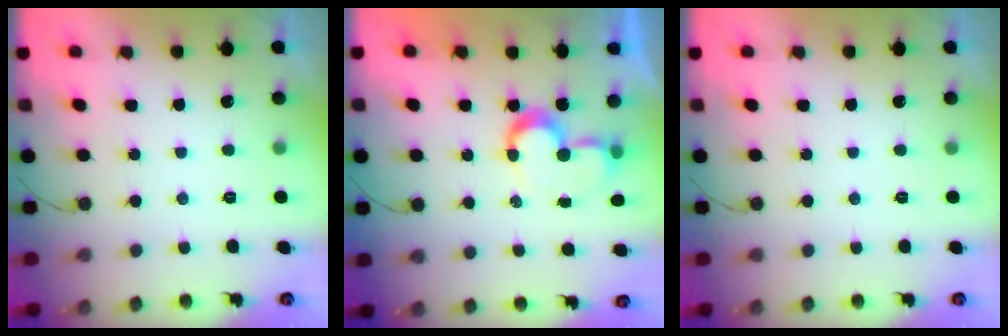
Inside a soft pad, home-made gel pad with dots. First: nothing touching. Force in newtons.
{"total": 9.1, "press": 9.0, "slide": 0.6}
{"total": 0.0}